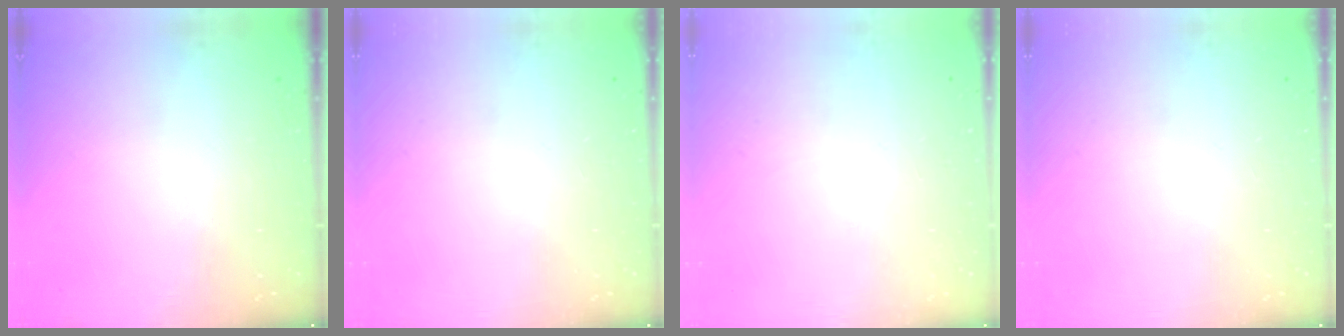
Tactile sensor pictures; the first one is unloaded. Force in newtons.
{"total": 0.0}
{"total": 2.4, "press": 2.4, "slide": 0.2}
{"total": 0.0}